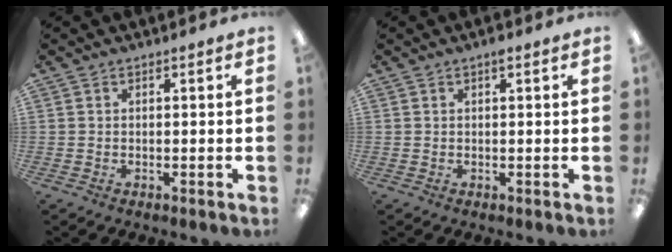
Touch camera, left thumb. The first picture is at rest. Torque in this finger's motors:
{"motor_torque": [0.19, -0.12, 0.11, -0.07, 0.06]}